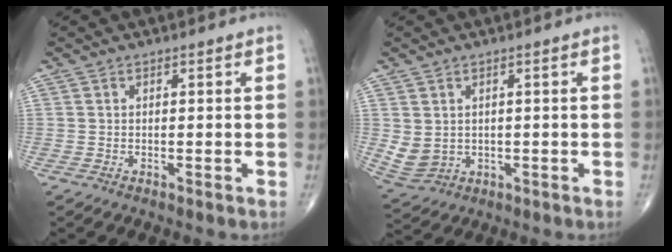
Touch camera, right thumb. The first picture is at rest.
{"total": 4.7, "force": [0.5, 4.0, 2.5], "torque": [-0.045, -0.008, 0.027]}